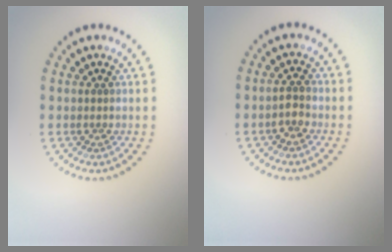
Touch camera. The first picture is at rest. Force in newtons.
{"total": 1.5, "press": 1.4, "slide": 0.4}